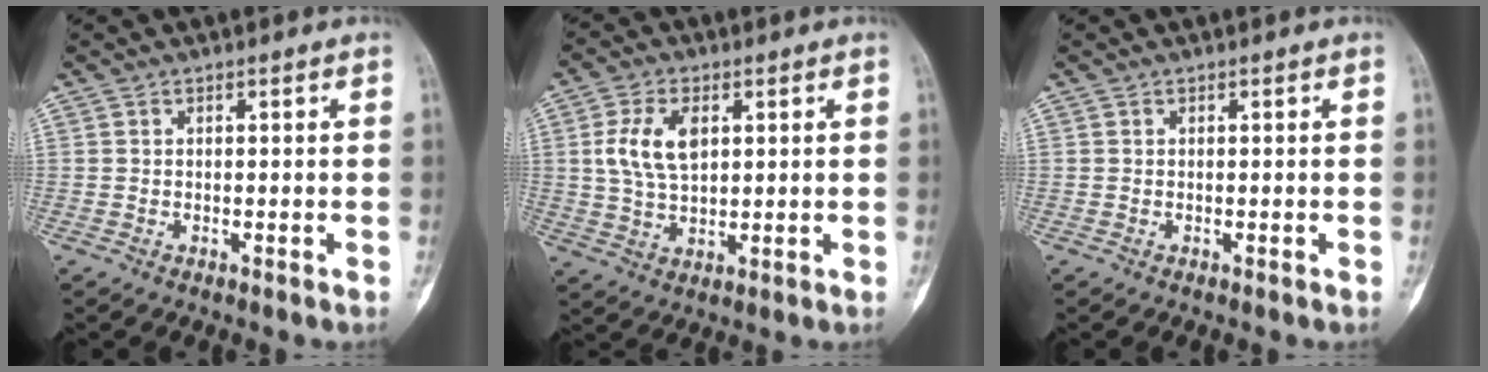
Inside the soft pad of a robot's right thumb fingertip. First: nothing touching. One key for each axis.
{"total": 8.8, "fx": 2.1, "fy": 5.1, "fz": 6.9, "tx": -0.133, "ty": -0.001, "tz": 0.044}
{"total": 0.0}